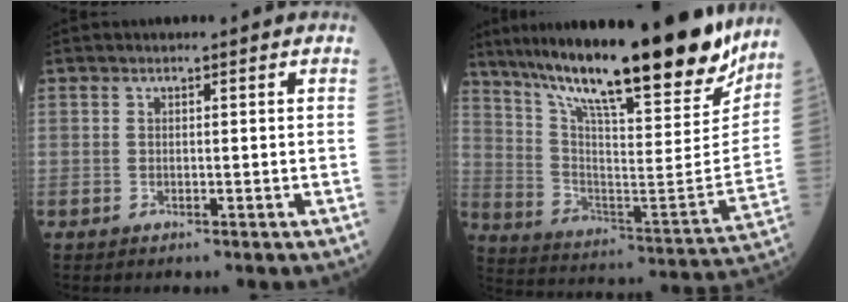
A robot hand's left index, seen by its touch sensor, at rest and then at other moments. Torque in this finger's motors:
{"motor_torque": [0.54, -0.60, 1.05, 0.21]}